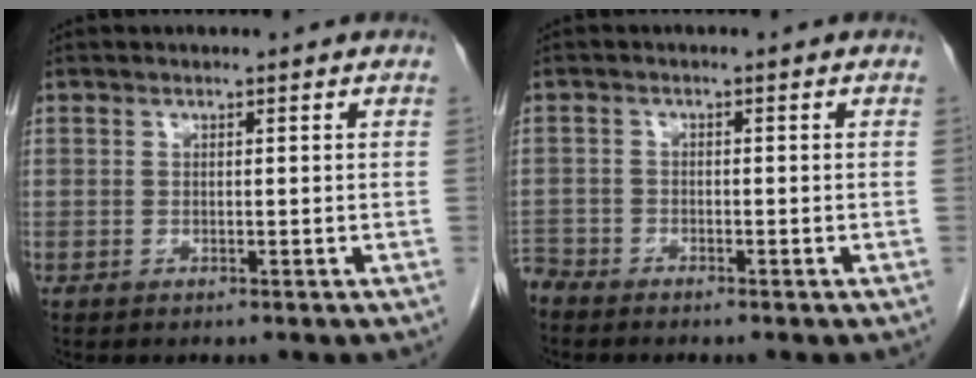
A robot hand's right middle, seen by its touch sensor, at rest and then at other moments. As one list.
[{"total": 2.6, "force": [-2.6, 0.6, 0.0], "torque": [0.003, -0.006, -0.049]}]